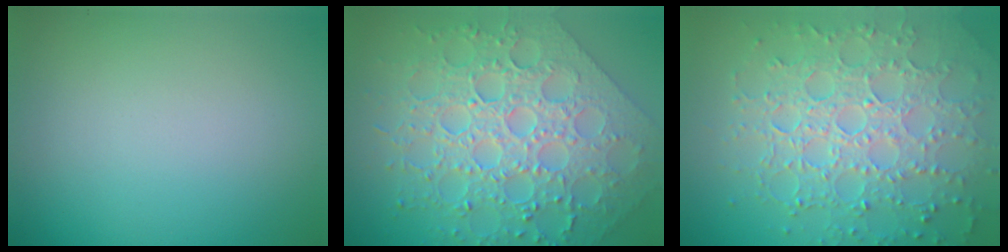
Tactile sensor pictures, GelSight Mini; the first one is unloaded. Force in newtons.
{"total": 7.6, "press": 6.3, "slide": 4.3}
{"total": 7.9, "press": 5.7, "slide": 5.4}